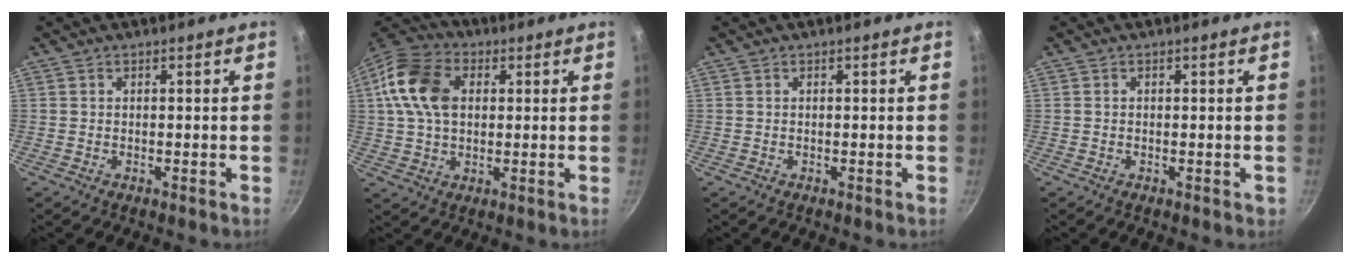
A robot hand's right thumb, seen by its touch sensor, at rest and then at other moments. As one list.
[{"total": 13.4, "force": [2.7, 9.3, 9.3], "torque": [-0.158, 0.011, 0.034]}, {"total": 0.0}, {"total": 0.6, "force": [-0.1, 0.5, 0.3], "torque": [0.000, 0.002, -0.001]}]